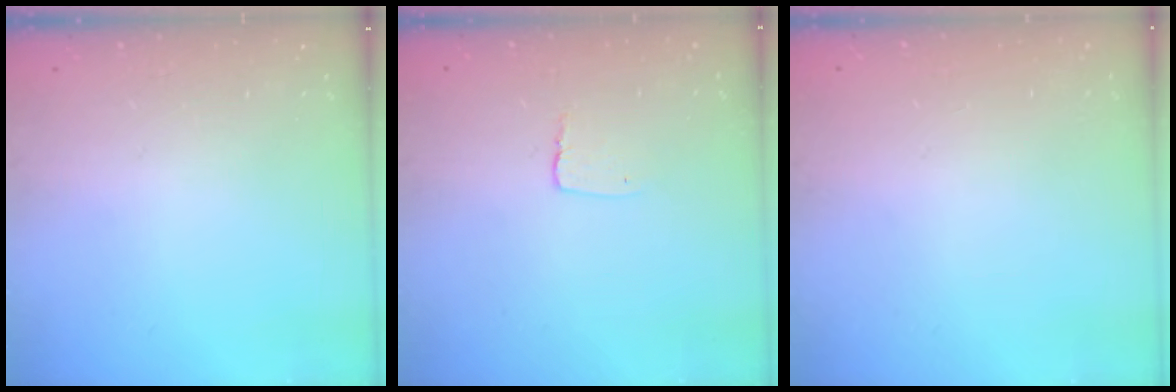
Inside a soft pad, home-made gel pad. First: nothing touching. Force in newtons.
{"total": 3.6, "press": 3.6, "slide": 0.3}
{"total": 0.0}